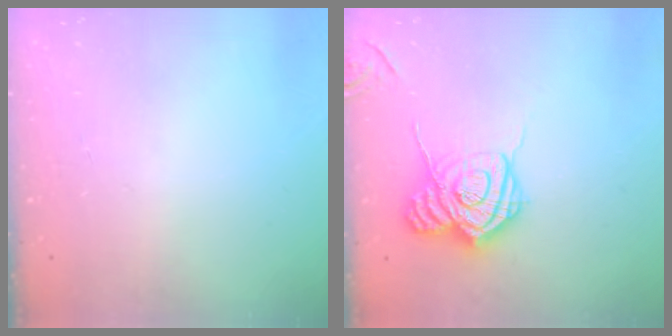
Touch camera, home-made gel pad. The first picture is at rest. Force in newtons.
{"total": 15.8, "press": 15.8, "slide": 0.8}